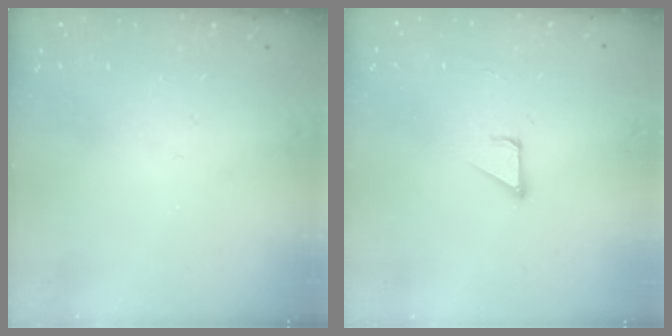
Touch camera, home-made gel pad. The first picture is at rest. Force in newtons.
{"total": 2.1, "press": 2.1, "slide": 0.0}